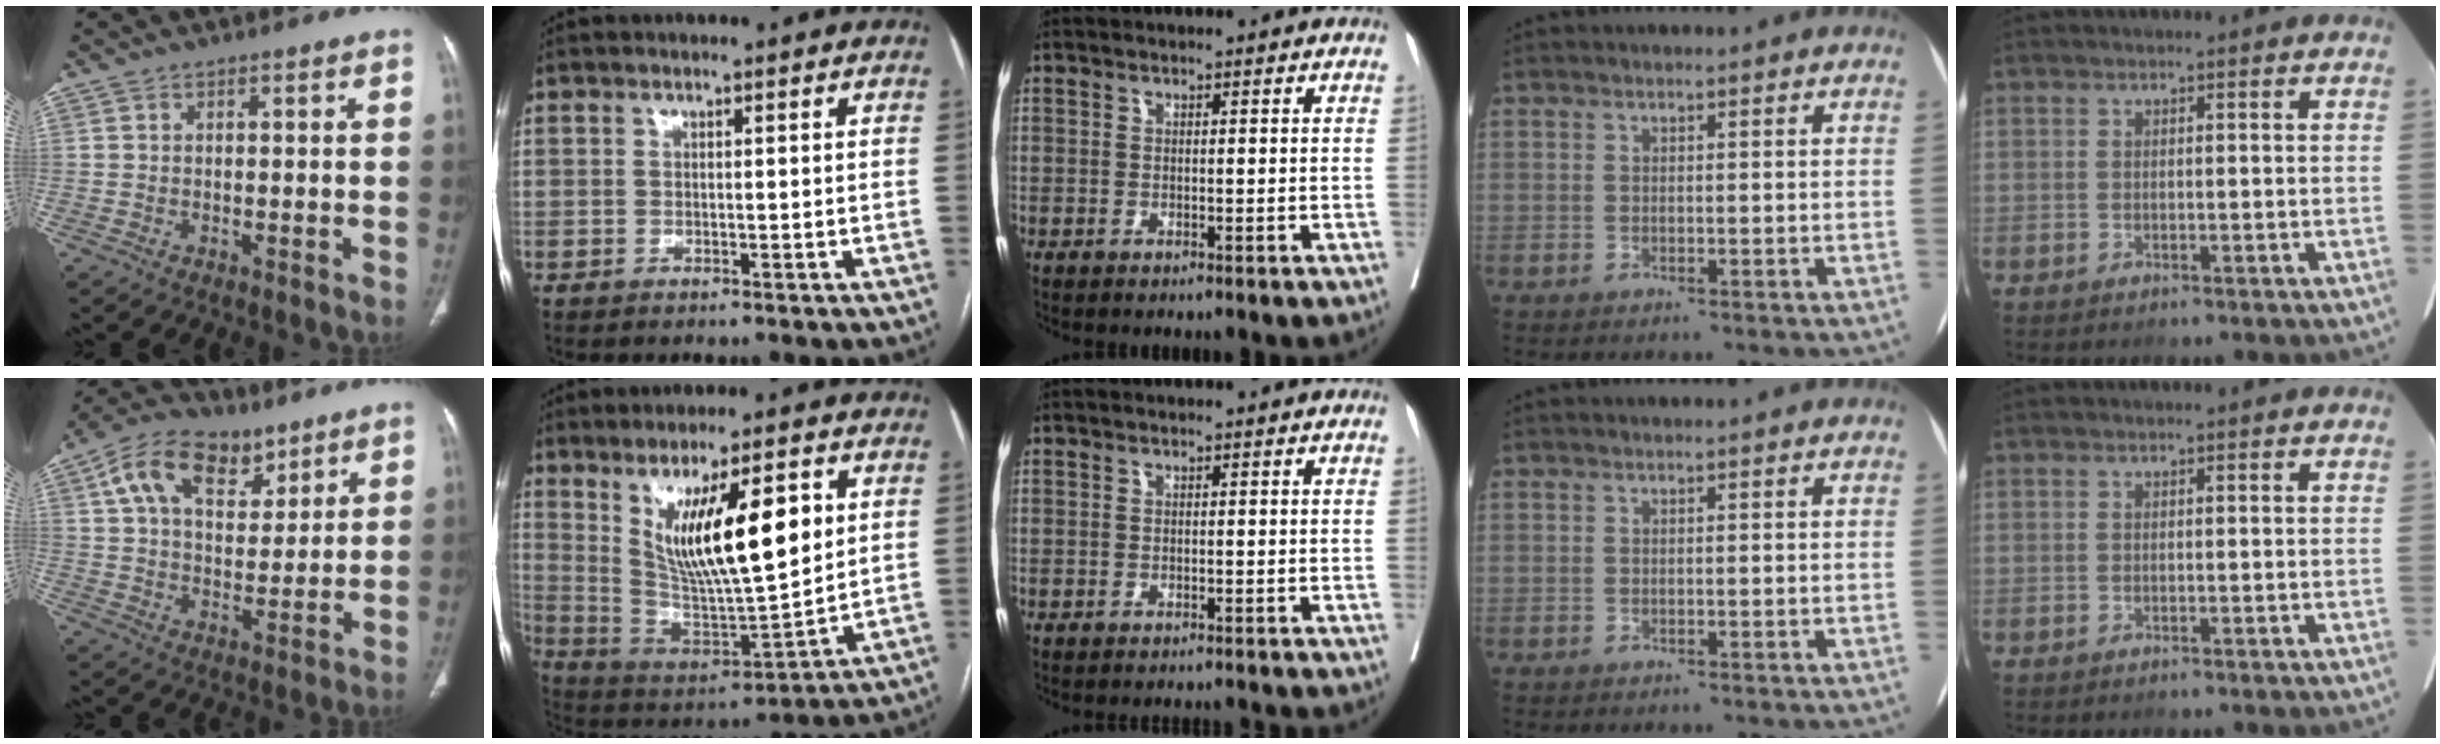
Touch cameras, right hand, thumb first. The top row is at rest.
{"thumb": {"total": 15.0, "force": [7.7, 9.1, 9.1], "torque": [-0.125, -0.014, 0.132]}, "index": {"total": 16.4, "force": [5.6, 2.9, 15.1], "torque": [-0.267, -0.008, 0.109]}, "middle": {"total": 3.2, "force": [-3.1, -0.2, 0.4], "torque": [-0.001, -0.009, -0.037]}}